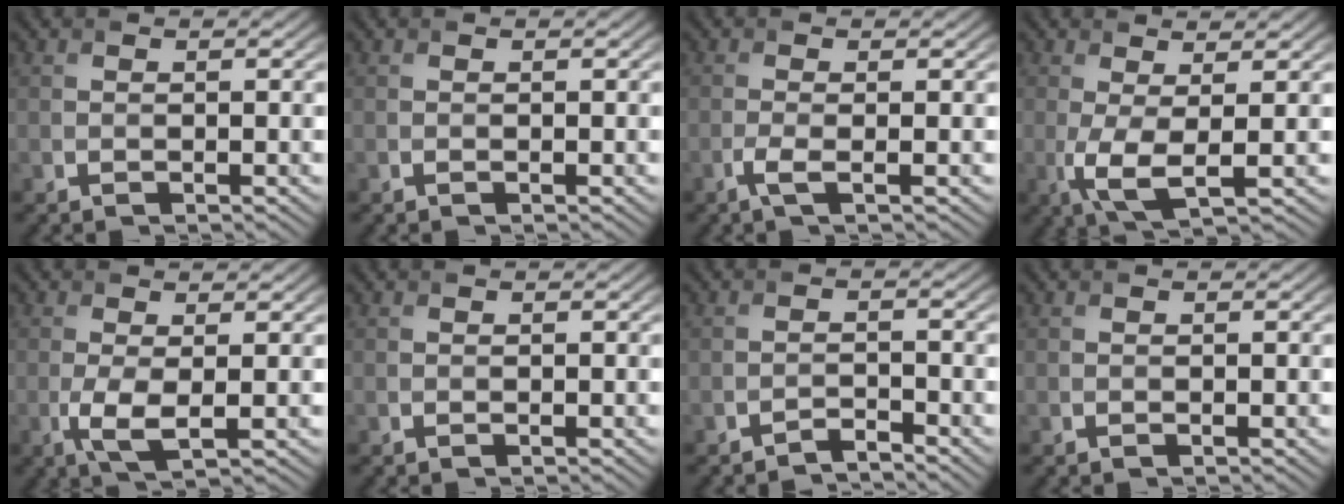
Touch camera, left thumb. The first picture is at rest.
{"total": 0.0}
{"total": 1.8, "force": [-0.7, 0.3, 1.7], "torque": [-0.040, 0.002, -0.021]}
{"total": 4.2, "force": [0.1, 1.2, 4.1], "torque": [-0.098, -0.005, 0.001]}
{"total": 3.4, "force": [-0.4, 1.1, 3.2], "torque": [-0.080, -0.007, -0.010]}
{"total": 0.0}
{"total": 1.6, "force": [-1.5, 0.2, 0.4], "torque": [-0.005, 0.002, -0.034]}
{"total": 0.0}